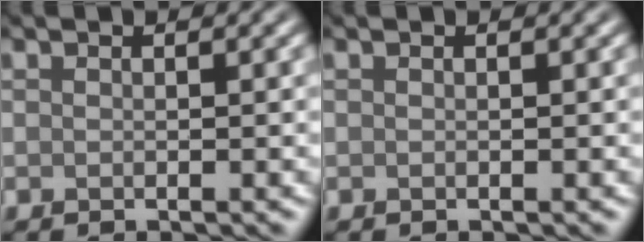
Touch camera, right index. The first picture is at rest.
{"total": 0.0}